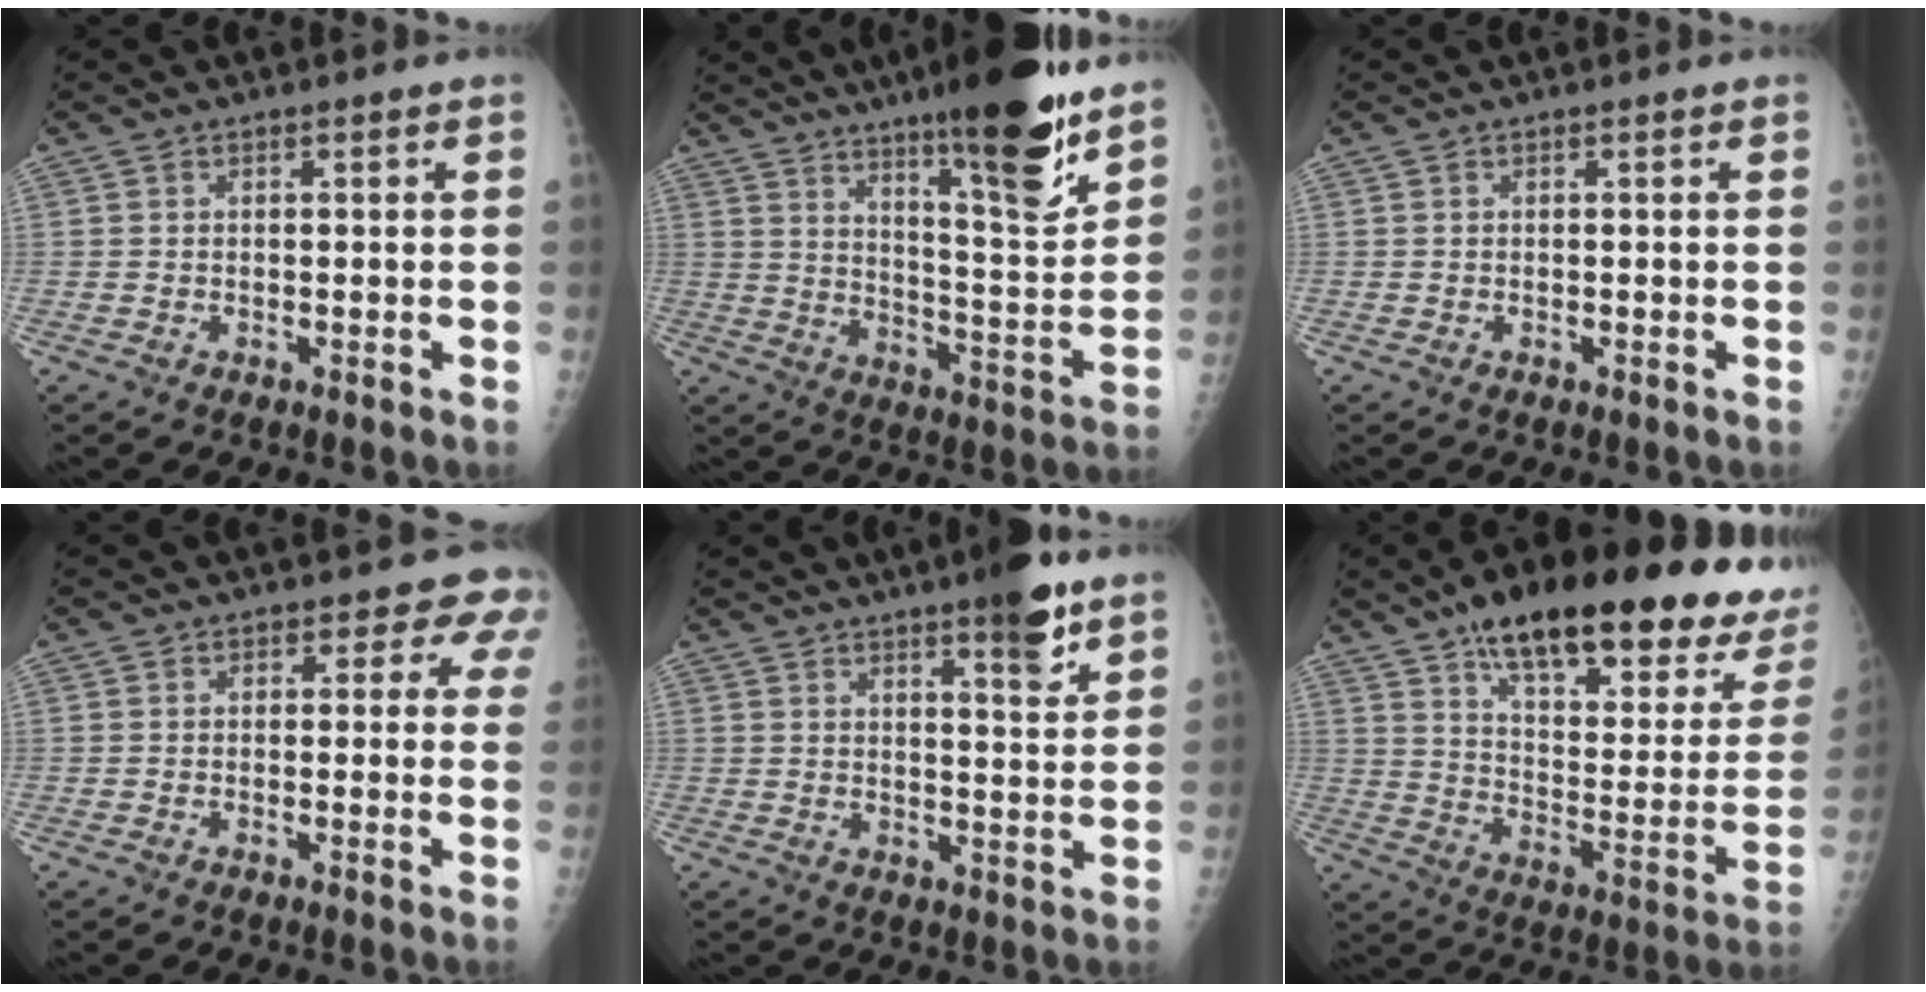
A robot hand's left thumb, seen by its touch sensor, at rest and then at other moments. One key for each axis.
{"total": 19.5, "fx": 13.3, "fy": 3.2, "fz": 13.9, "tx": -0.178, "ty": -0.087, "tz": 0.210}
{"total": 0.0}
{"total": 4.6, "fx": 3.1, "fy": 3.0, "fz": 1.7, "tx": 0.019, "ty": -0.011, "tz": 0.012}
{"total": 8.1, "fx": 5.3, "fy": 1.6, "fz": 5.9, "tx": -0.072, "ty": -0.031, "tz": 0.073}
{"total": 31.7, "fx": 20.7, "fy": 10.0, "fz": 21.8, "tx": -0.277, "ty": -0.056, "tz": 0.292}